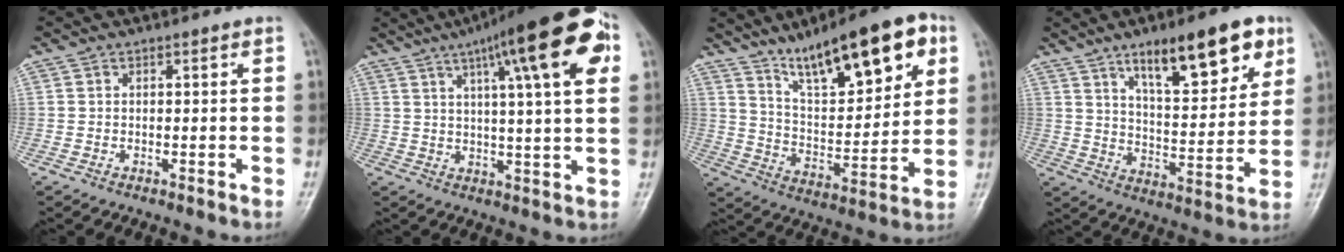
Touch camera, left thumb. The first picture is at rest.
{"total": 20.0, "force": [8.7, 4.1, 17.5], "torque": [-0.242, 0.003, 0.120]}
{"total": 20.0, "force": [11.6, 6.5, 14.9], "torque": [-0.195, -0.040, 0.200]}
{"total": 17.3, "force": [9.9, 5.7, 13.0], "torque": [-0.161, -0.044, 0.158]}